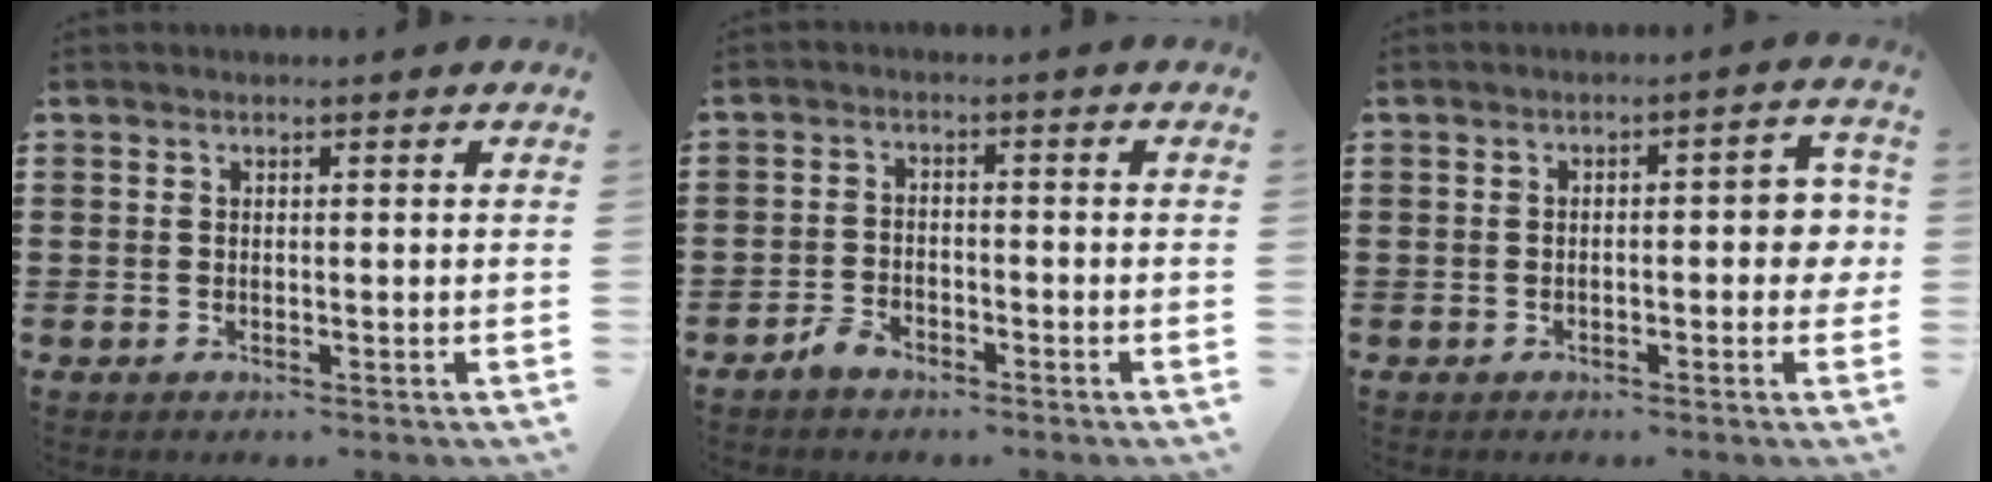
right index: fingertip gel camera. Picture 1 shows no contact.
{"total": 2.5, "force": [-2.1, 1.1, 0.7], "torque": [-0.016, 0.008, -0.044]}
{"total": 4.1, "force": [-0.6, 1.2, 3.8], "torque": [-0.057, 0.002, -0.015]}